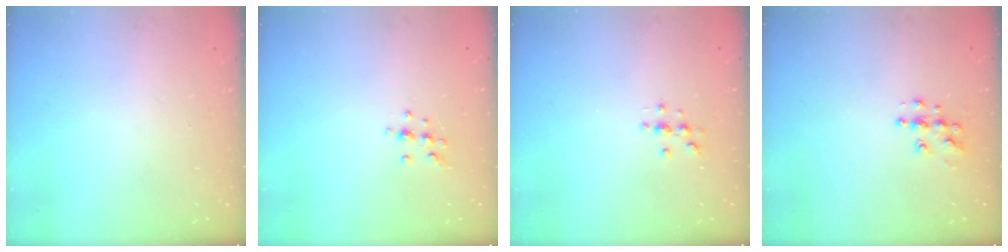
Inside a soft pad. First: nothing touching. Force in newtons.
{"total": 7.0, "press": 7.0, "slide": 0.6}
{"total": 3.0, "press": 3.0, "slide": 0.4}
{"total": 7.0, "press": 6.9, "slide": 0.3}